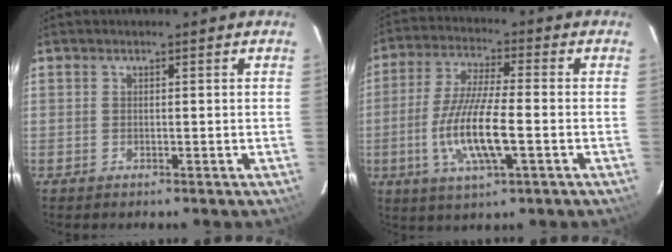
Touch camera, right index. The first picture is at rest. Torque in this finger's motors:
{"motor_torque": [1.27, -0.86, 0.70, 0.21]}